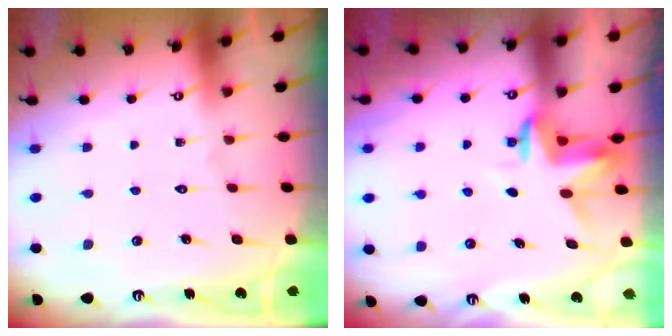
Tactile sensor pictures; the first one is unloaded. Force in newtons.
{"total": 3.4, "press": 3.4, "slide": 0.2}